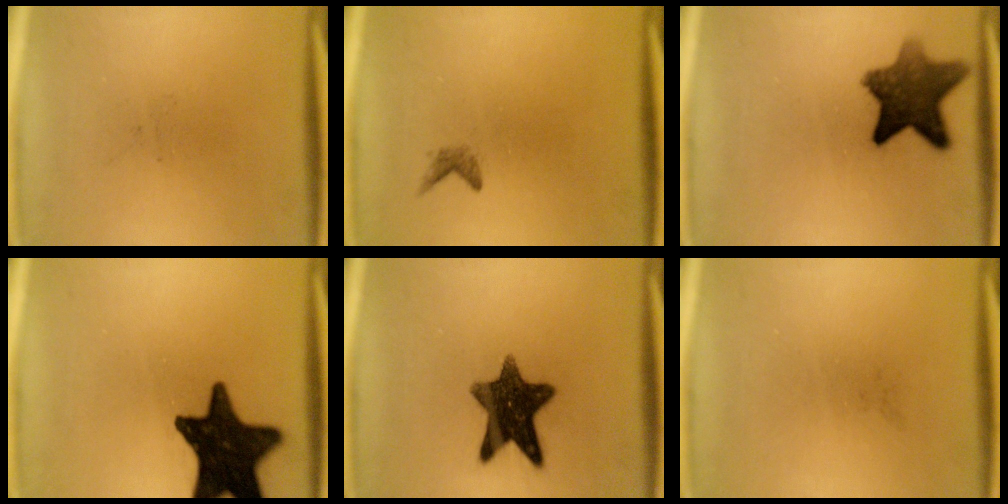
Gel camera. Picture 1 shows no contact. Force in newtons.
{"total": 0.9}
{"total": 10.4}
{"total": 17.3}
{"total": 11.9}
{"total": 0.0}